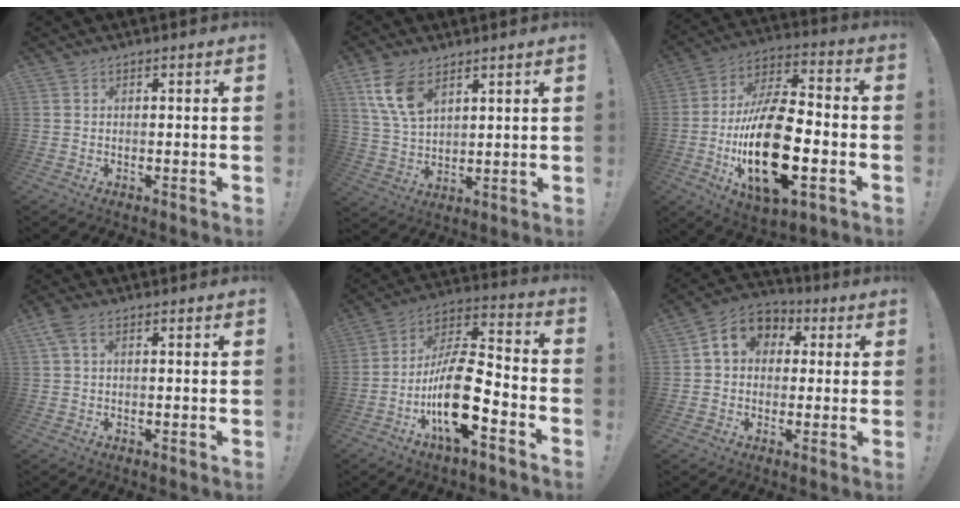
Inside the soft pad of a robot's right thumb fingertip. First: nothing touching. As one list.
[{"total": 10.4, "force": [5.9, 5.7, 6.4], "torque": [-0.129, -0.016, 0.116]}, {"total": 25.3, "force": [-6.3, 11.6, 21.6], "torque": [-0.419, 0.026, -0.103]}, {"total": 3.4, "force": [1.2, 1.8, 2.7], "torque": [-0.061, 0.008, 0.026]}, {"total": 19.7, "force": [-6.9, 7.7, 16.7], "torque": [-0.320, 0.039, -0.110]}, {"total": 9.3, "force": [2.1, 7.7, 4.7], "torque": [-0.066, 0.005, 0.046]}]